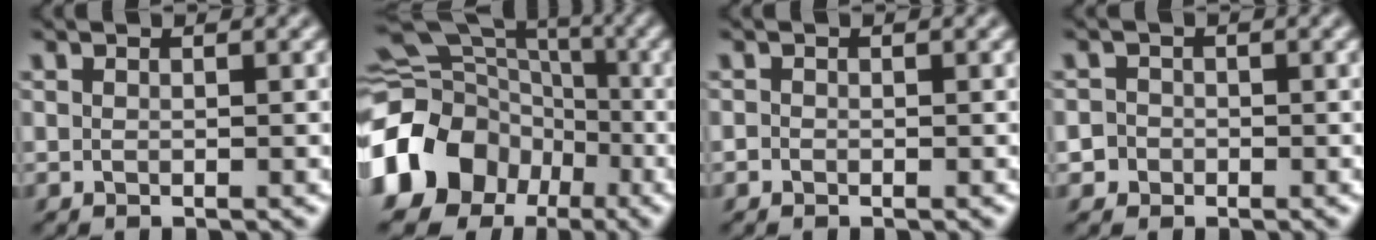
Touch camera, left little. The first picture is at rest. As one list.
[{"total": 14.0, "force": [-5.5, 11.6, 5.6], "torque": [-0.127, 0.004, -0.123]}, {"total": 0.7, "force": [-0.4, 0.5, 0.1], "torque": [0.003, -0.004, -0.011]}, {"total": 2.8, "force": [-1.2, 2.5, 0.4], "torque": [0.015, 0.008, -0.034]}]